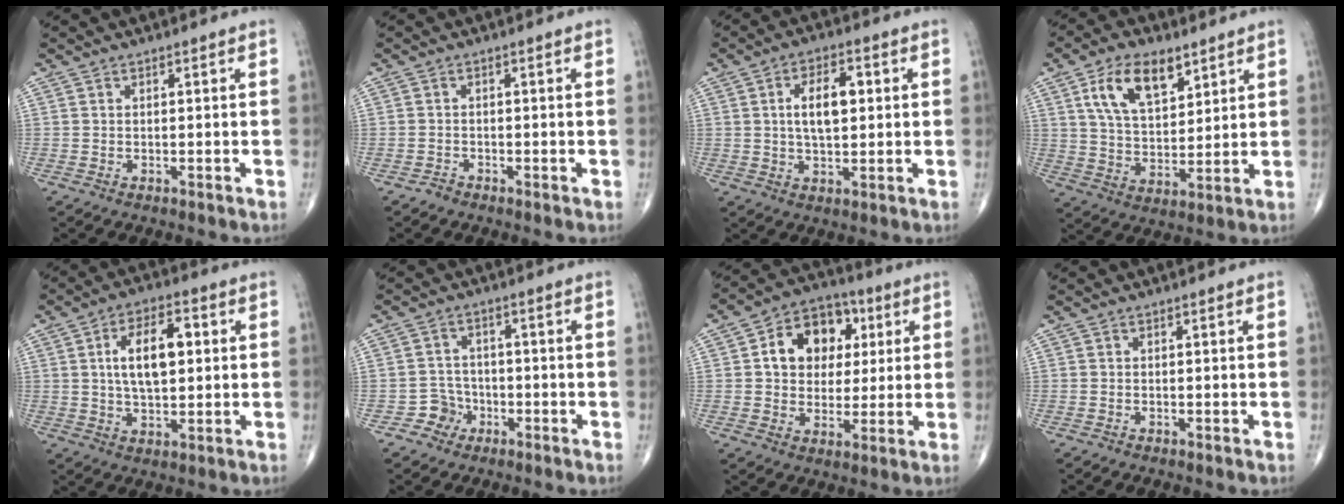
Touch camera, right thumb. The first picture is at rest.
{"total": 0.9, "force": [-0.8, 0.5, 0.0], "torque": [0.002, 0.000, -0.022]}
{"total": 8.4, "force": [1.4, 4.2, 7.2], "torque": [-0.112, 0.004, 0.023]}
{"total": 12.7, "force": [6.3, 6.7, 8.7], "torque": [-0.135, -0.023, 0.122]}
{"total": 11.4, "force": [1.9, 5.7, 9.7], "torque": [-0.152, 0.007, 0.031]}
{"total": 3.6, "force": [-2.0, 3.0, 0.0], "torque": [0.023, 0.017, -0.042]}
{"total": 13.4, "force": [3.1, 10.3, 7.9], "torque": [-0.080, 0.007, 0.044]}
{"total": 0.0}